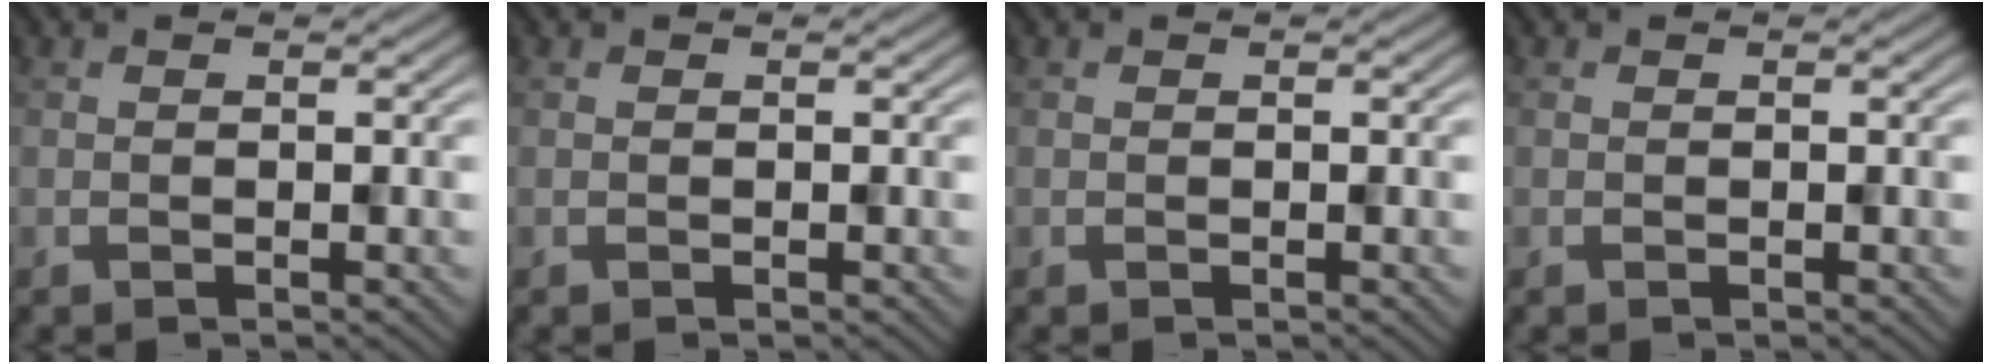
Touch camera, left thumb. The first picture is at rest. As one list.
[{"total": 0.0}, {"total": 0.0}, {"total": 0.0}]